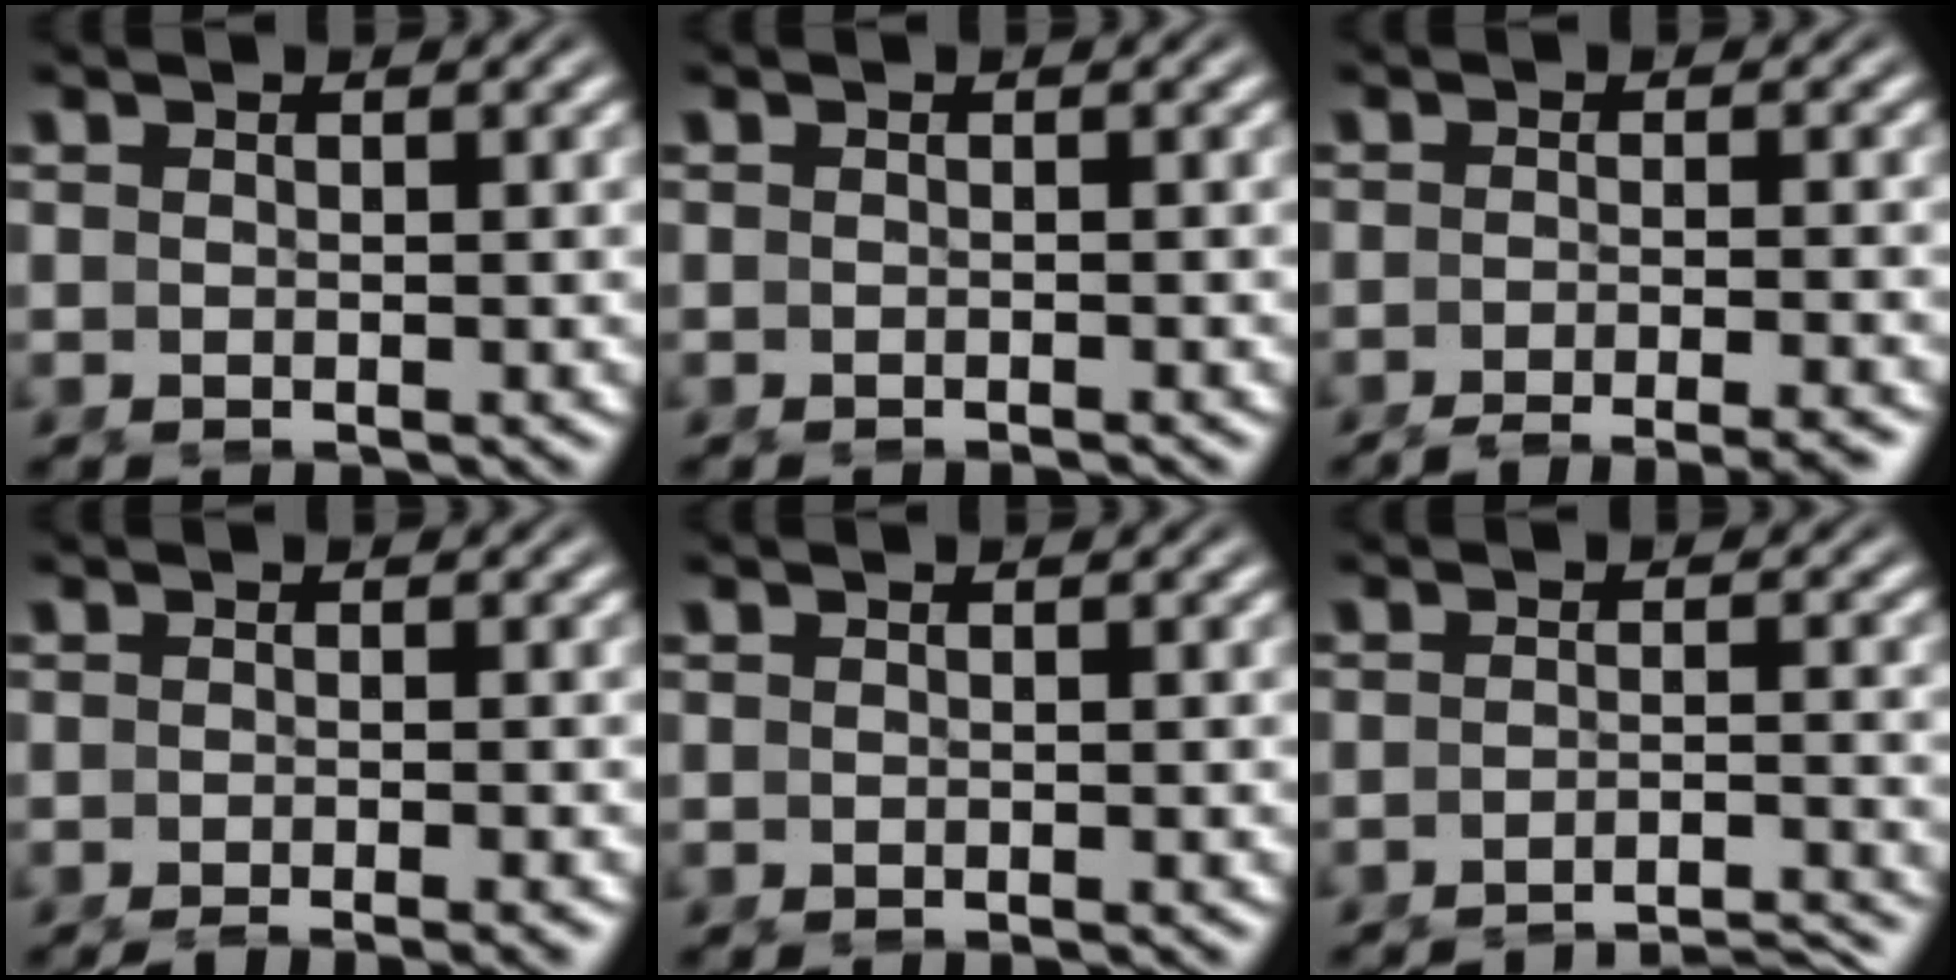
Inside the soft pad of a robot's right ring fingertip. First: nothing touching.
{"total": 1.1, "force": [-1.0, -0.3, 0.1], "torque": [-0.002, -0.003, -0.013]}
{"total": 6.7, "force": [-6.3, 0.9, 2.2], "torque": [-0.020, -0.012, -0.094]}
{"total": 3.5, "force": [-3.2, 0.2, 1.4], "torque": [-0.009, -0.005, -0.046]}
{"total": 0.8, "force": [-0.7, -0.2, 0.2], "torque": [-0.002, -0.001, -0.010]}
{"total": 8.3, "force": [-8.2, 0.7, 1.2], "torque": [0.001, -0.024, -0.121]}